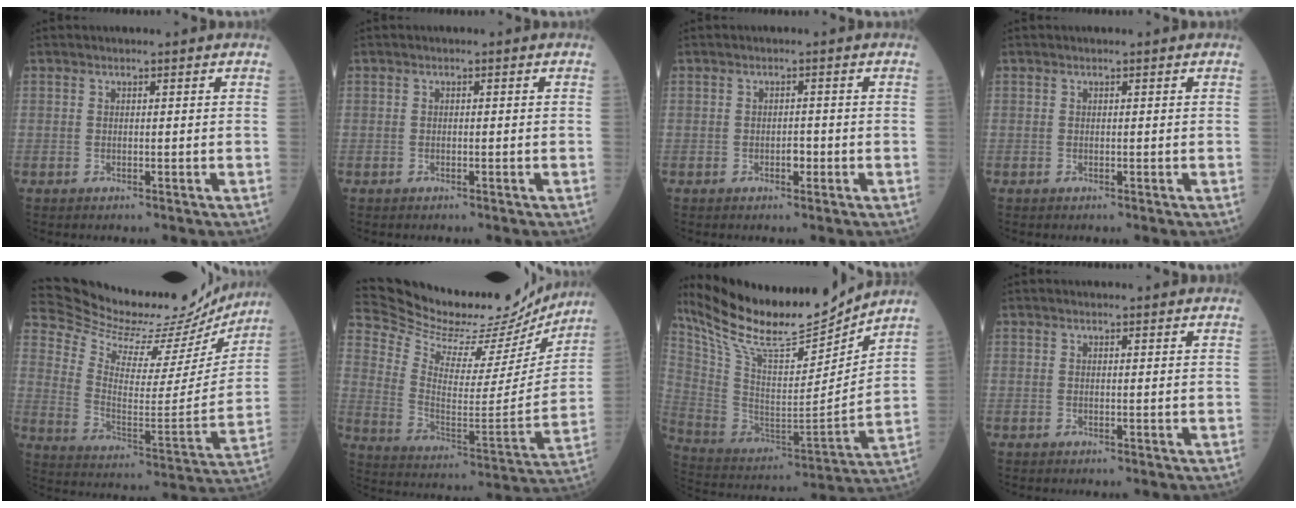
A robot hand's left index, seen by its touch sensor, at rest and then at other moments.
{"total": 0.0}
{"total": 1.2, "force": [-0.7, 0.6, 0.8], "torque": [-0.007, 0.000, -0.014]}
{"total": 0.0}
{"total": 24.6, "force": [23.0, 5.8, 6.4], "torque": [-0.111, -0.054, 0.319]}
{"total": 25.8, "force": [23.7, 6.1, 8.1], "torque": [-0.141, -0.045, 0.335]}
{"total": 20.6, "force": [18.7, 2.5, 8.4], "torque": [-0.176, -0.023, 0.324]}
{"total": 1.8, "force": [1.7, 0.2, 0.3], "torque": [-0.010, 0.009, 0.019]}